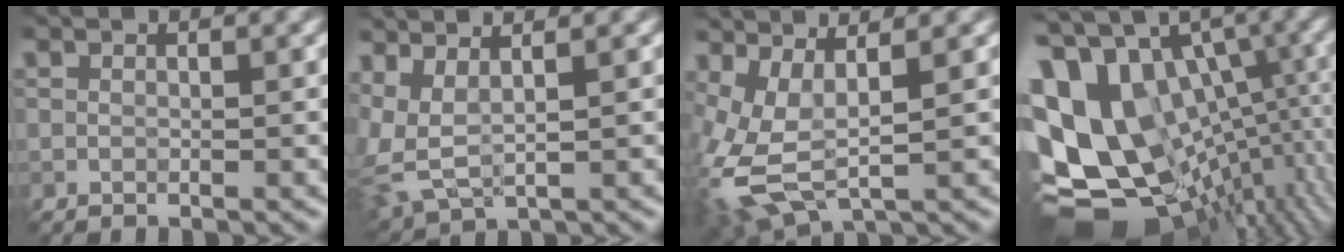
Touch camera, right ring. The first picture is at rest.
{"total": 3.8, "force": [1.5, 1.6, 3.1], "torque": [-0.081, 0.007, 0.050]}
{"total": 6.1, "force": [-1.3, 2.6, 5.3], "torque": [-0.142, -0.004, -0.002]}
{"total": 18.0, "force": [-2.8, 13.1, 12.0], "torque": [-0.197, 0.000, 0.009]}